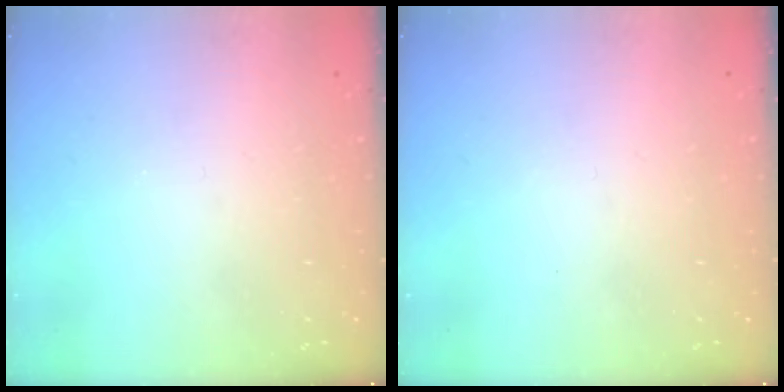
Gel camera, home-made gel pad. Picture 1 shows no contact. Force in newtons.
{"total": 0.0}